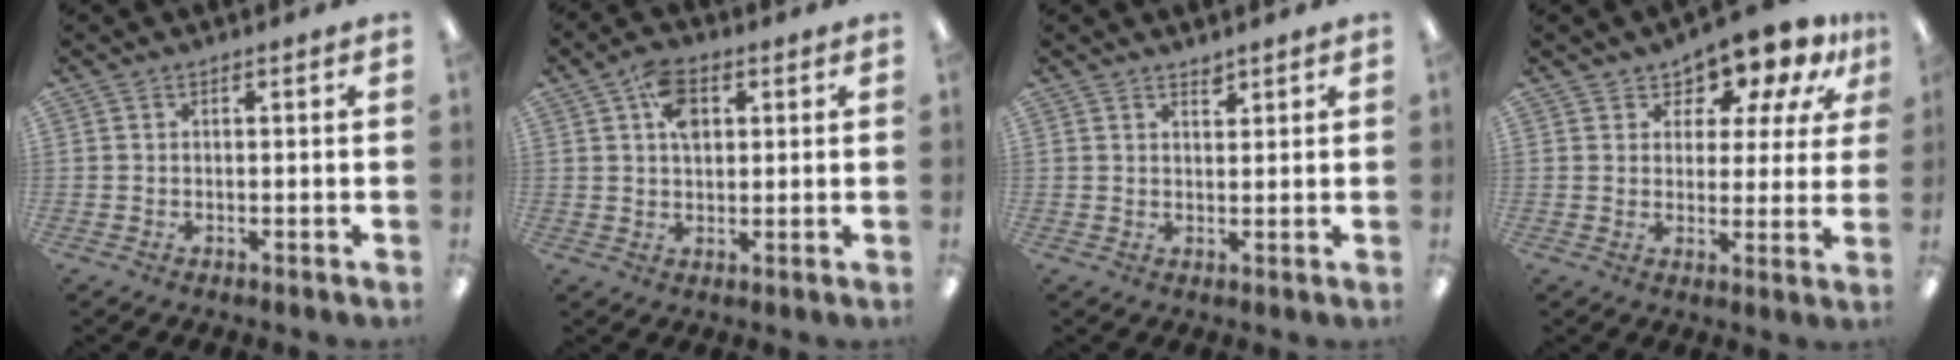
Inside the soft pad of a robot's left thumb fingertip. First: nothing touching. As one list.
[{"total": 7.6, "force": [2.6, 4.8, 5.2], "torque": [-0.083, 0.003, 0.045]}, {"total": 1.9, "force": [1.8, 0.5, 0.3], "torque": [0.000, -0.010, 0.032]}, {"total": 9.9, "force": [8.4, 4.2, 3.1], "torque": [-0.064, -0.065, 0.152]}]